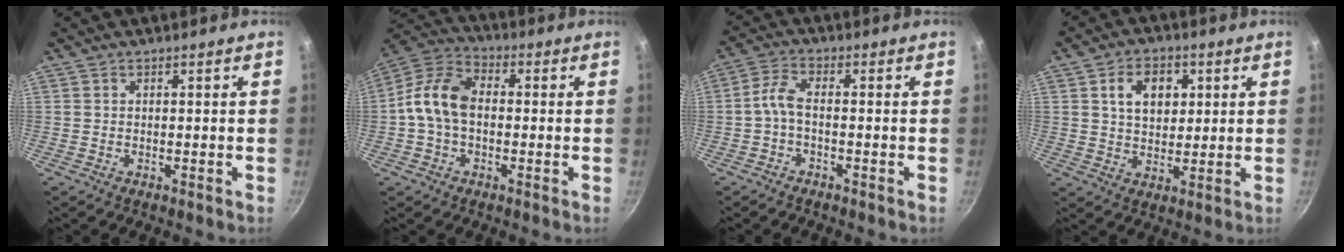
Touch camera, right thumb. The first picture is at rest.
{"total": 10.5, "force": [-0.6, 7.2, 7.6], "torque": [-0.129, 0.035, -0.030]}
{"total": 3.9, "force": [-1.4, 1.5, 3.3], "torque": [-0.080, 0.022, -0.037]}
{"total": 8.5, "force": [2.5, 6.0, 5.6], "torque": [-0.069, -0.003, 0.040]}